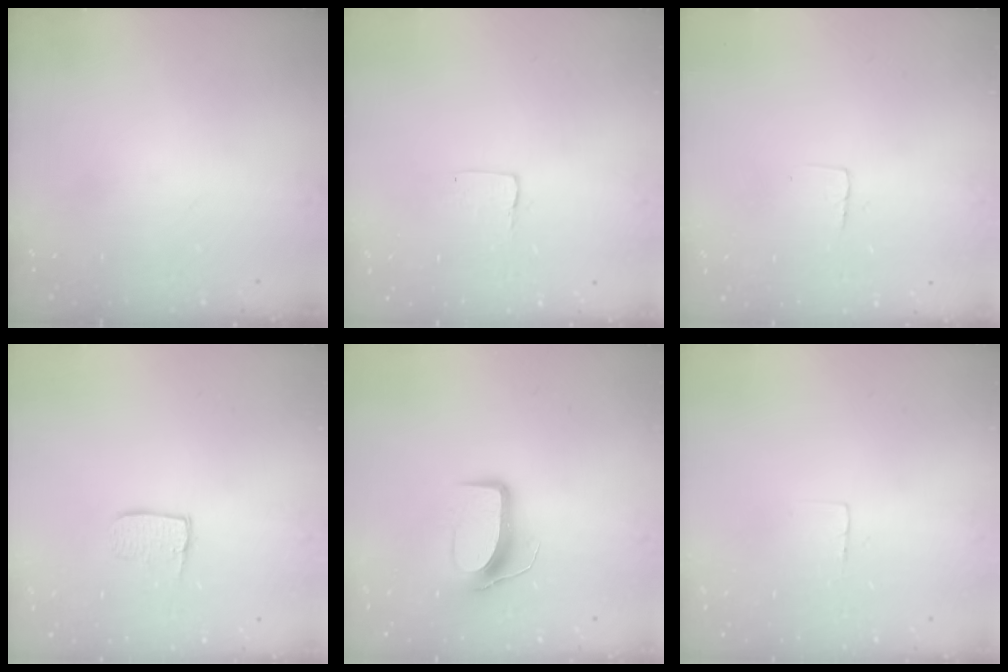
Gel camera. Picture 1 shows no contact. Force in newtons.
{"total": 1.3, "press": 1.2, "slide": 0.1}
{"total": 2.9, "press": 2.9, "slide": 0.2}
{"total": 6.7, "press": 6.7, "slide": 0.2}
{"total": 9.5, "press": 9.5, "slide": 0.3}
{"total": 2.3, "press": 2.3, "slide": 0.1}